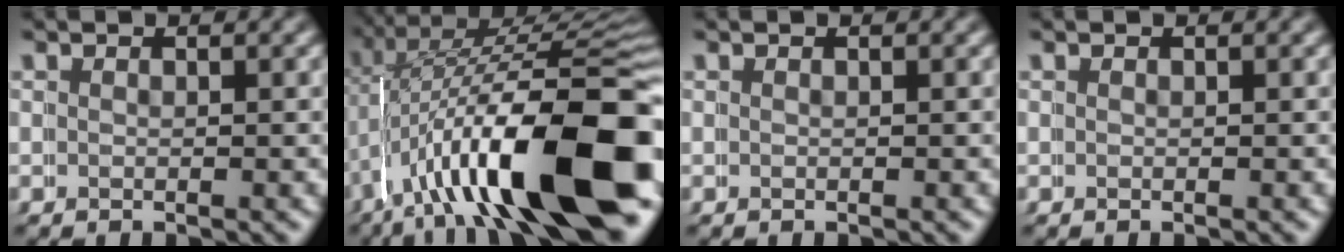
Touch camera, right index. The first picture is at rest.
{"total": 16.1, "force": [-4.9, 6.6, 13.8], "torque": [-0.202, -0.025, -0.060]}
{"total": 0.0}
{"total": 0.0}